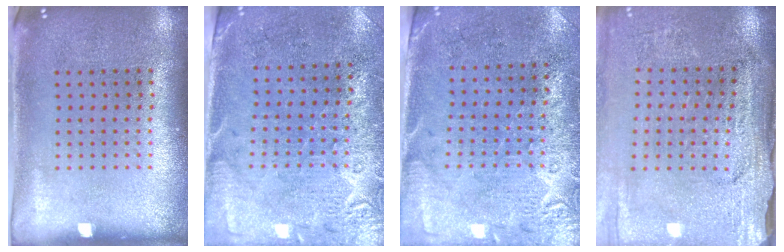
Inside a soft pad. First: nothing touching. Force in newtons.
{"total": 2.7, "press": 2.4, "slide": 1.4}
{"total": 2.7, "press": 2.4, "slide": 1.4}
{"total": 3.0, "press": 2.9, "slide": 0.8}